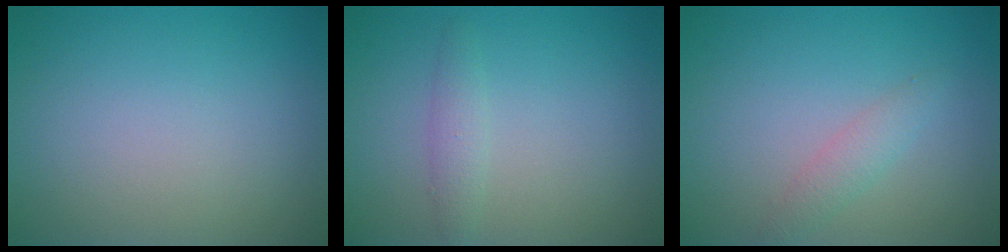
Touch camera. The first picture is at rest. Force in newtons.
{"total": 1.4, "press": 1.4, "slide": 0.0}
{"total": 1.5, "press": 1.5, "slide": 0.0}